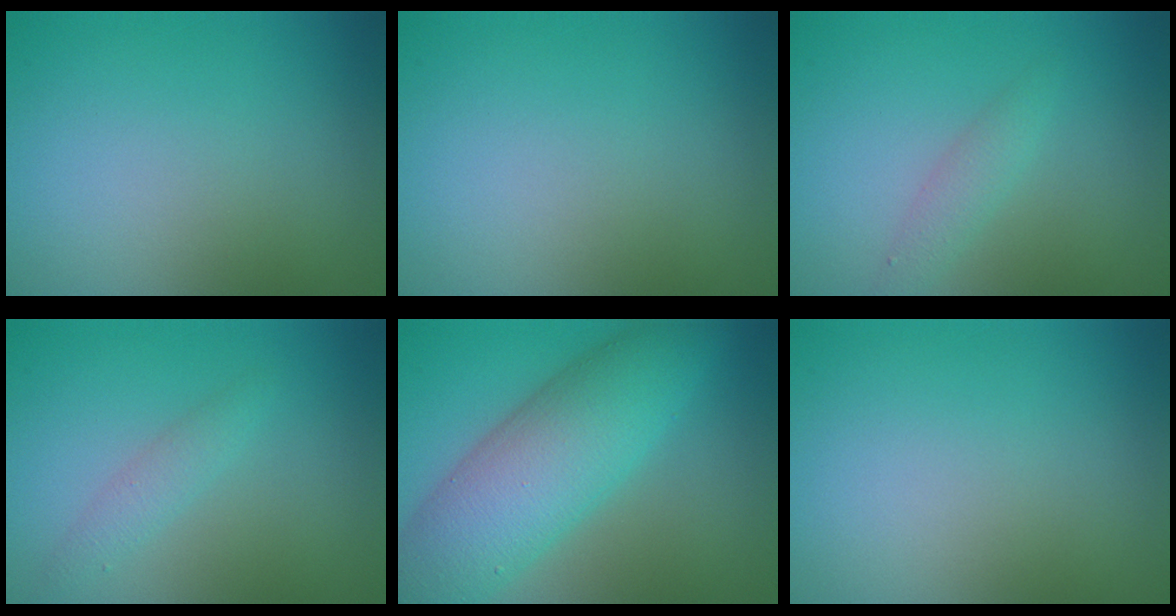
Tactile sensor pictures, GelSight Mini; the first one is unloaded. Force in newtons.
{"total": 0.0}
{"total": 1.5, "press": 1.5, "slide": 0.0}
{"total": 1.4, "press": 1.4, "slide": 0.1}
{"total": 8.7, "press": 8.7, "slide": 0.1}
{"total": 0.0}